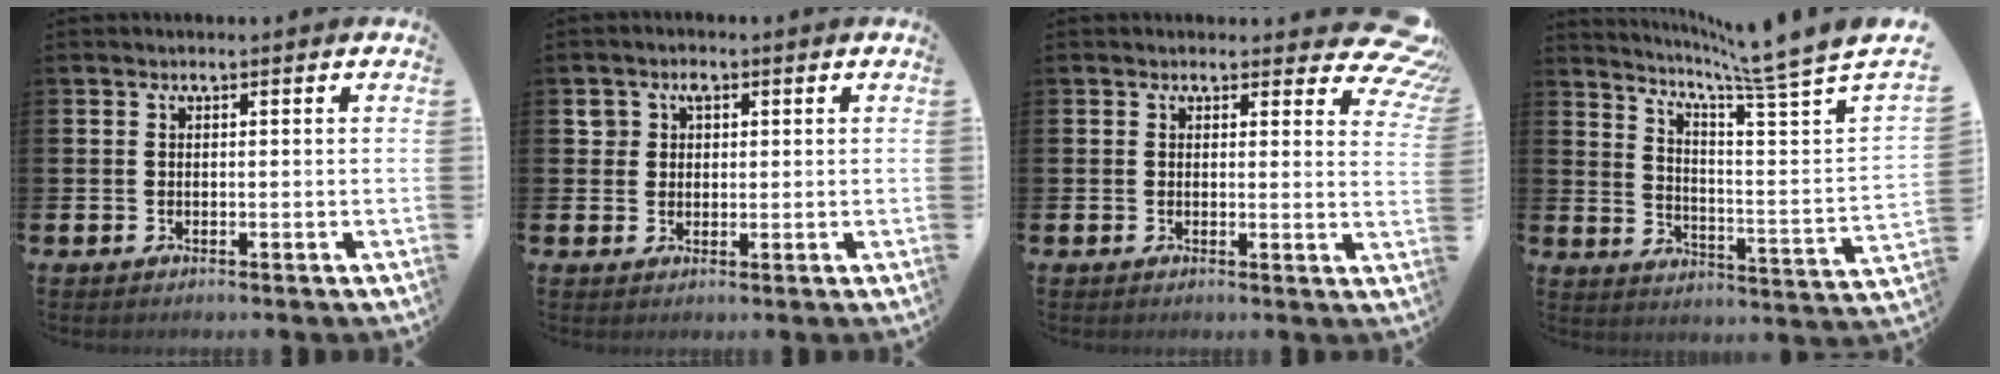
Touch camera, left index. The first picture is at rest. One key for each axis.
{"total": 2.8, "fx": 1.4, "fy": 2.3, "fz": 0.7, "tx": -0.007, "ty": 0.006, "tz": 0.020}
{"total": 3.9, "fx": 3.1, "fy": 1.7, "fz": 1.5, "tx": -0.008, "ty": -0.023, "tz": 0.048}
{"total": 6.8, "fx": 5.7, "fy": -1.4, "fz": 3.4, "tx": -0.075, "ty": -0.070, "tz": 0.083}